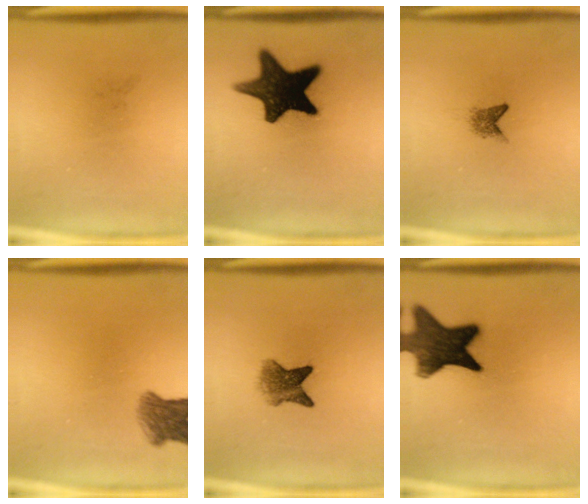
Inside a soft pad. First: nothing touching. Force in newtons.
{"total": 16.0}
{"total": 1.8}
{"total": 4.8}
{"total": 5.0}
{"total": 14.6}